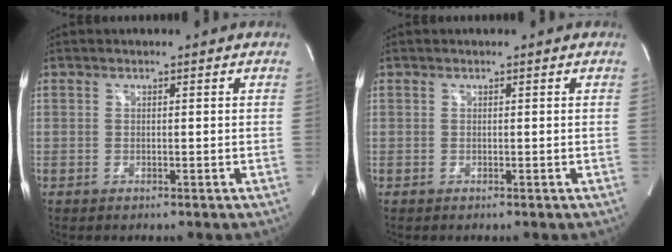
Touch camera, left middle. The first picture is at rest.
{"total": 0.0}